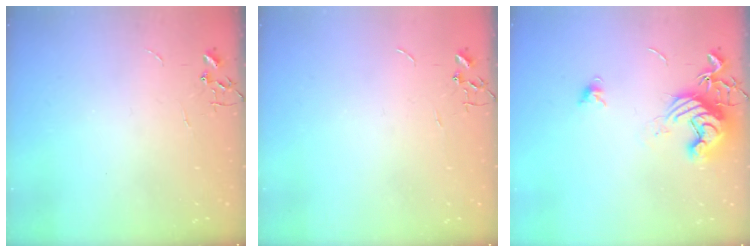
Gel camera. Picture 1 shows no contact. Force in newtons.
{"total": 0.0}
{"total": 13.5, "press": 13.5, "slide": 1.1}